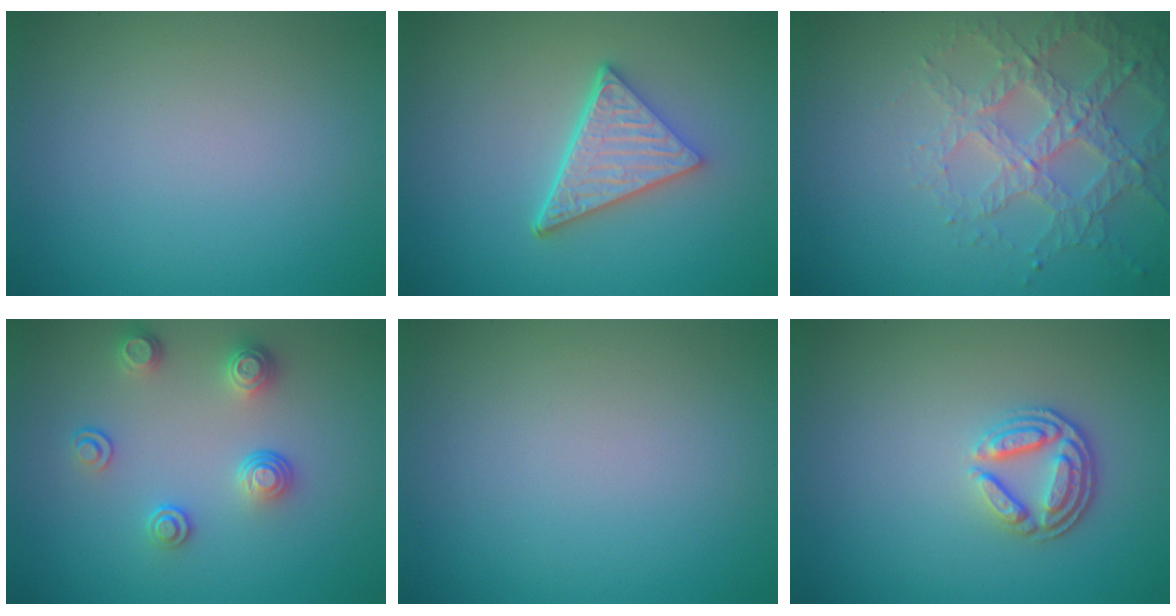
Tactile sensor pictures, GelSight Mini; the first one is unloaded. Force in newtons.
{"total": 5.0, "press": 3.6, "slide": 3.5}
{"total": 3.8, "press": 3.6, "slide": 1.4}
{"total": 2.9, "press": 2.6, "slide": 1.4}
{"total": 0.0}
{"total": 3.4, "press": 2.7, "slide": 2.0}